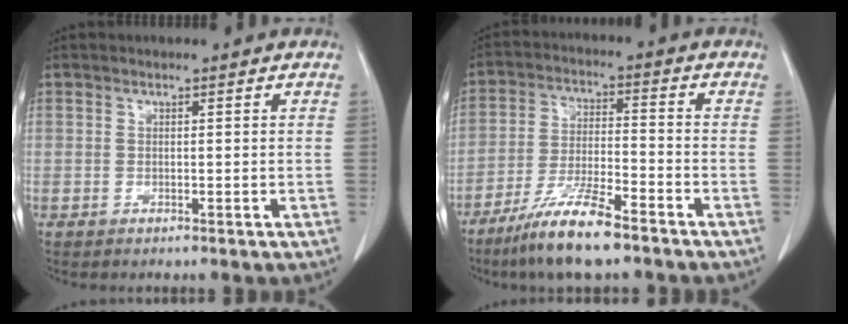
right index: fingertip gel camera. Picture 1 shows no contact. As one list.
[{"total": 10.5, "force": [-7.5, 1.1, 7.2], "torque": [-0.142, -0.023, -0.138]}]